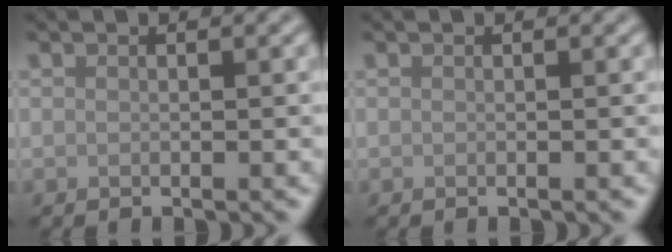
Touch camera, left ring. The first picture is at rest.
{"total": 0.0}